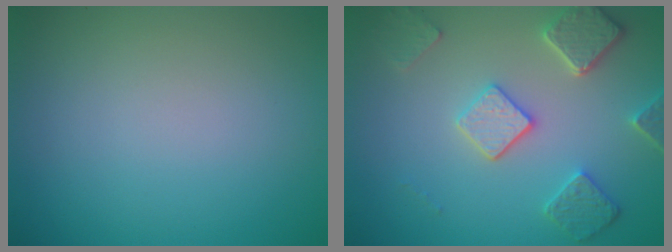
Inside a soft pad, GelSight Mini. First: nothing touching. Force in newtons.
{"total": 4.6, "press": 3.8, "slide": 2.6}